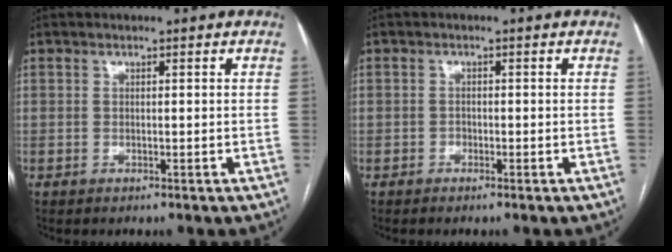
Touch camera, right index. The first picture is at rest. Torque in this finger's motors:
{"motor_torque": [0.00, 0.04, -0.16, -0.04]}